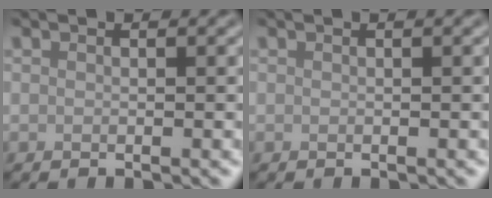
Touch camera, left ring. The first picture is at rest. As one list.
[{"total": 0.6, "force": [0.3, 0.1, 0.5], "torque": [-0.003, 0.007, 0.004]}]